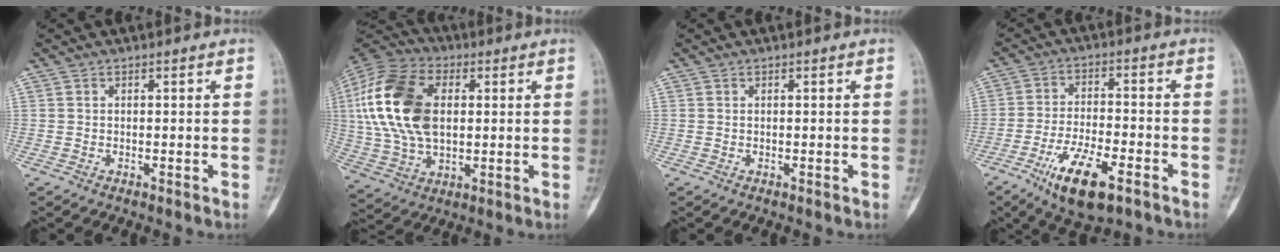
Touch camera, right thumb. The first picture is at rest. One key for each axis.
{"total": 20.6, "fx": 3.0, "fy": 12.7, "fz": 15.9, "tx": -0.326, "ty": 0.006, "tz": 0.053}
{"total": 0.0}
{"total": 13.0, "fx": -7.2, "fy": 4.7, "fz": 9.8, "tx": -0.174, "ty": 0.025, "tz": -0.121}